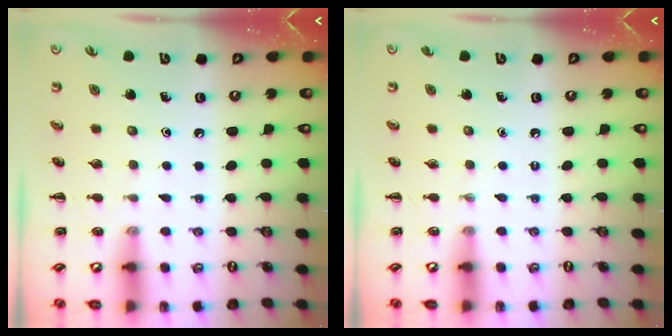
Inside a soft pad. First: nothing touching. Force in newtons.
{"total": 0.0}